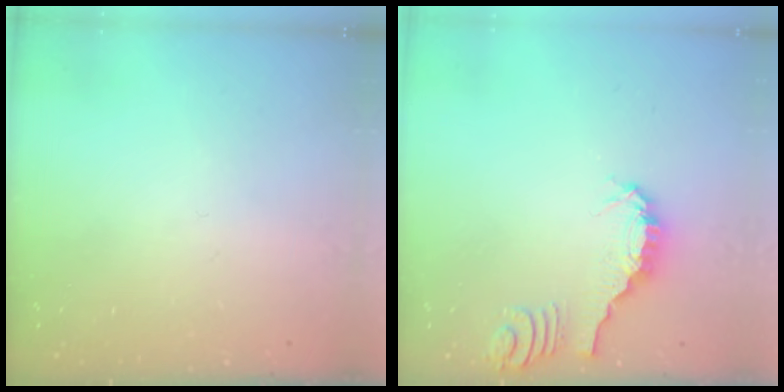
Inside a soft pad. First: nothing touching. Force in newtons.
{"total": 1.3, "press": 1.3, "slide": 0.3}